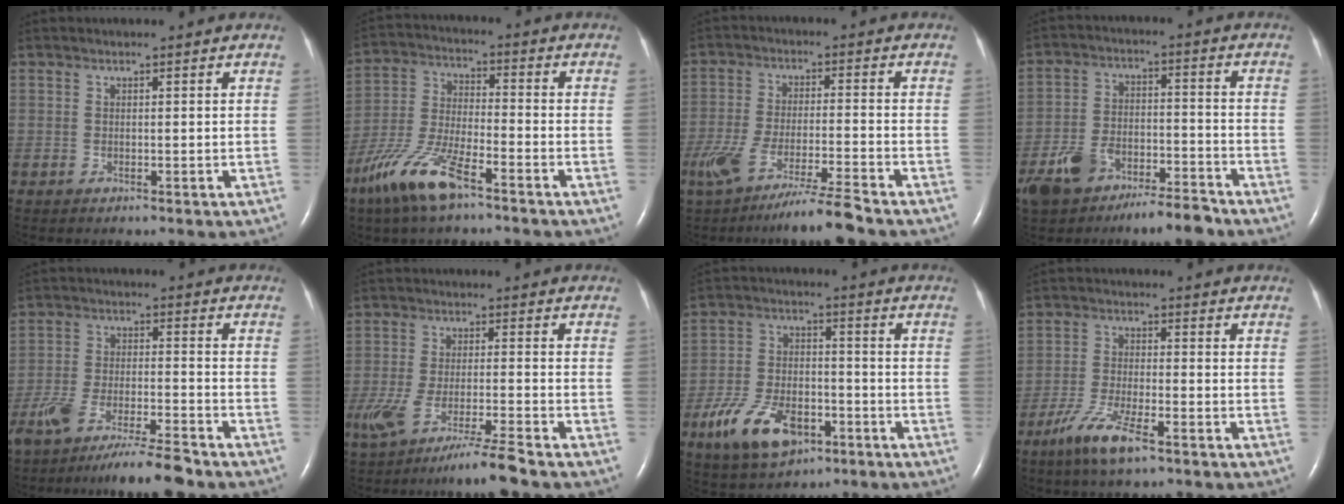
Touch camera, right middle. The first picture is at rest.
{"total": 11.3, "force": [-7.3, 2.5, 8.2], "torque": [-0.186, -0.014, -0.143]}
{"total": 10.2, "force": [-7.8, -0.7, 6.6], "torque": [-0.123, -0.031, -0.140]}
{"total": 10.5, "force": [-7.8, 3.5, 6.1], "torque": [-0.118, 0.007, -0.136]}
{"total": 11.7, "force": [-9.9, 0.4, 6.1], "torque": [-0.106, -0.020, -0.171]}
{"total": 9.2, "force": [-6.8, -0.7, 6.2], "torque": [-0.117, -0.025, -0.121]}
{"total": 12.0, "force": [-6.2, 6.2, 8.1], "torque": [-0.165, 0.001, -0.106]}
{"total": 7.7, "force": [-4.9, 1.3, 5.7], "torque": [-0.123, -0.014, -0.092]}